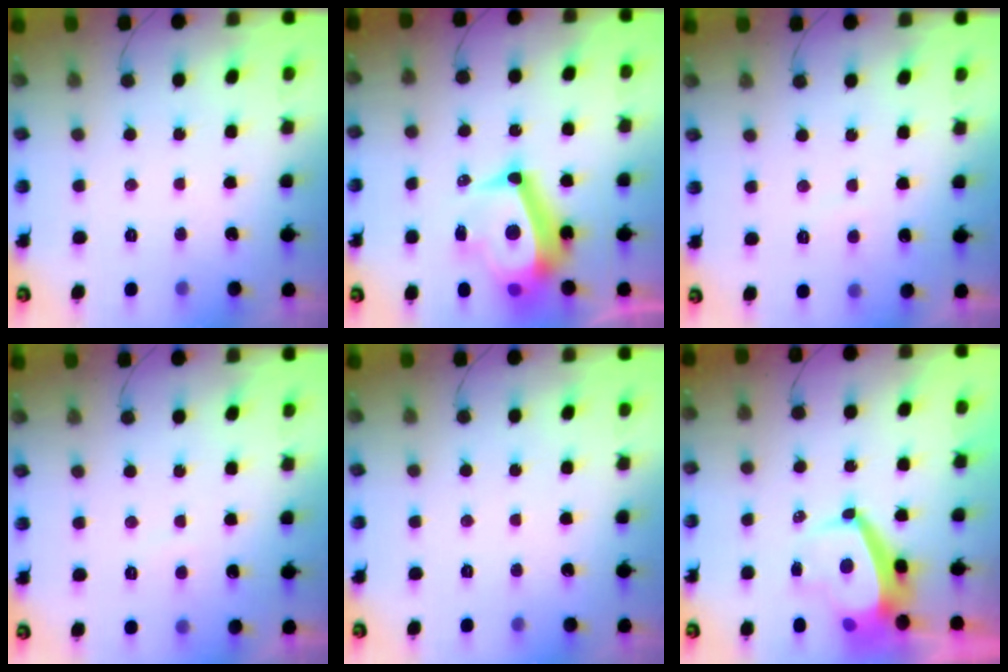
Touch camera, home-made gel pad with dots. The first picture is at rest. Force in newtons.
{"total": 11.5, "press": 11.1, "slide": 3.0}
{"total": 0.5, "press": 0.2, "slide": 0.5}
{"total": 0.5, "press": 0.2, "slide": 0.5}
{"total": 0.0}
{"total": 6.1, "press": 6.1, "slide": 0.7}